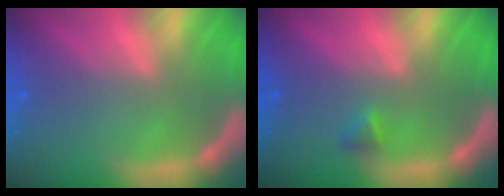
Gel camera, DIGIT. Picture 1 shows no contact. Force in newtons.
{"total": 0.9}